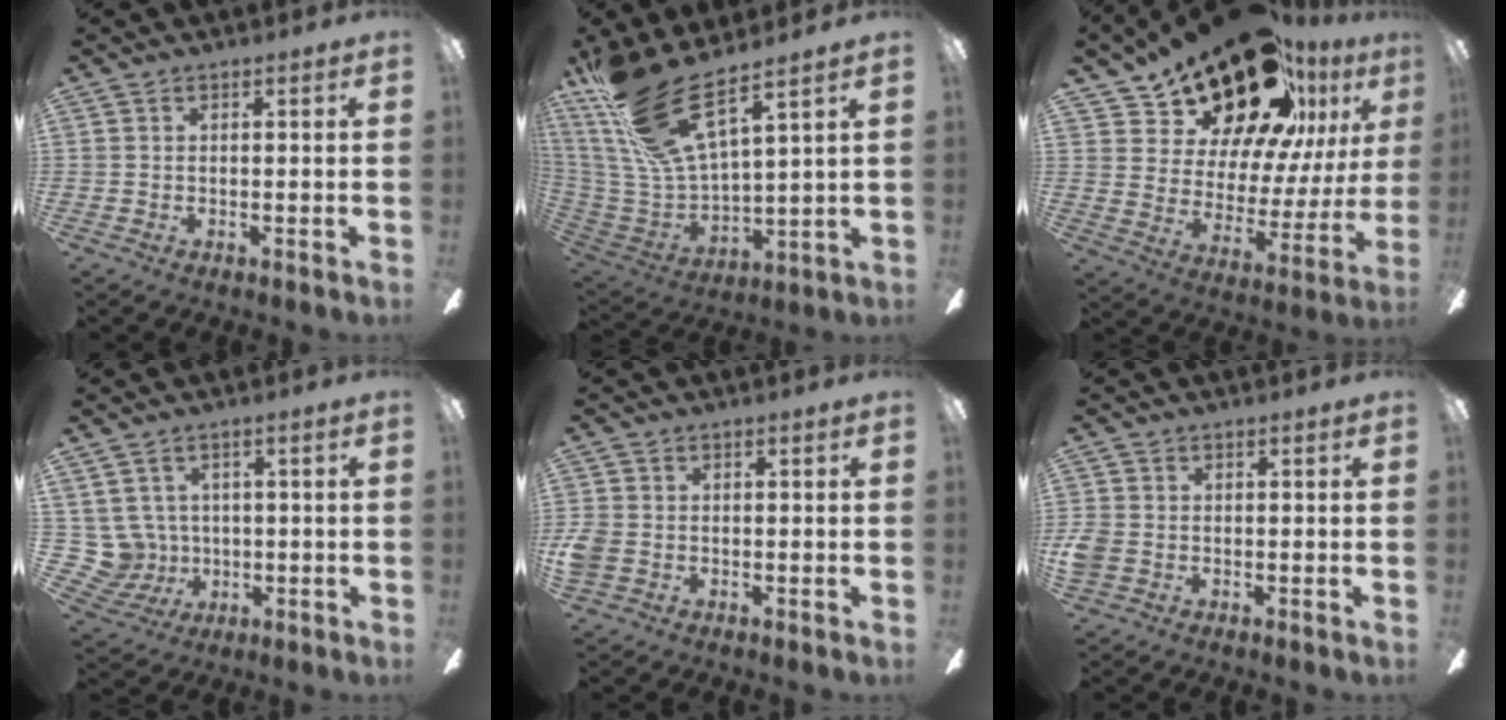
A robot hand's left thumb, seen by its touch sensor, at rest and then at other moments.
{"total": 21.0, "force": [14.8, 5.9, 13.8], "torque": [-0.296, -0.091, 0.259]}
{"total": 25.1, "force": [19.7, 10.6, 11.4], "torque": [-0.188, -0.126, 0.355]}
{"total": 8.2, "force": [1.9, 7.8, 1.7], "torque": [-0.070, -0.010, 0.043]}
{"total": 3.8, "force": [-0.9, 3.0, 2.1], "torque": [-0.053, 0.002, -0.020]}
{"total": 3.4, "force": [-0.9, 2.8, 1.8], "torque": [-0.041, 0.005, -0.018]}